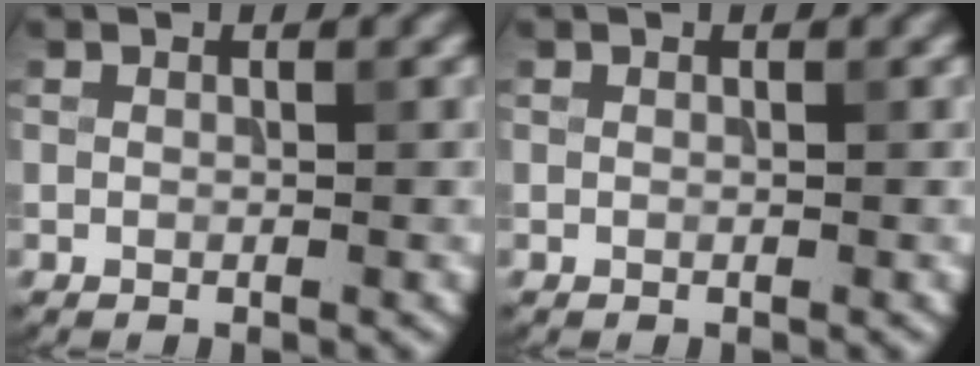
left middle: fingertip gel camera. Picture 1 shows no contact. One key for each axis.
{"total": 0.0}